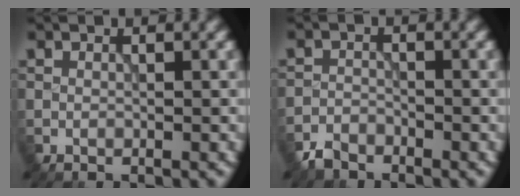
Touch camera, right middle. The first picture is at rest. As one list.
[{"total": 2.0, "force": [-1.8, 0.7, 0.3], "torque": [-0.004, 0.001, -0.043]}]